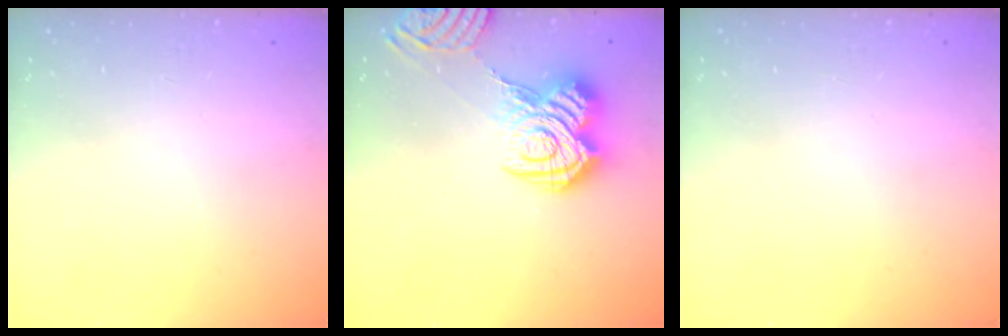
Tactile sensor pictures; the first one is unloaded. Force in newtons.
{"total": 14.9, "press": 14.9, "slide": 0.6}
{"total": 0.0}